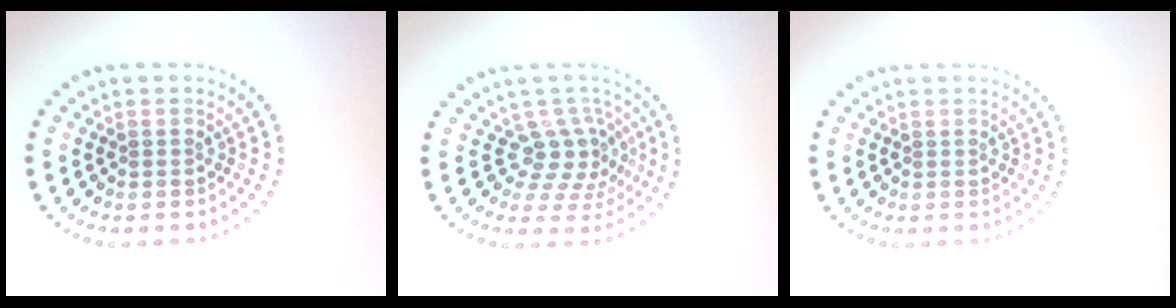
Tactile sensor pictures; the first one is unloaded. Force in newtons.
{"total": 3.4, "press": 2.6, "slide": 2.2}
{"total": 0.0}